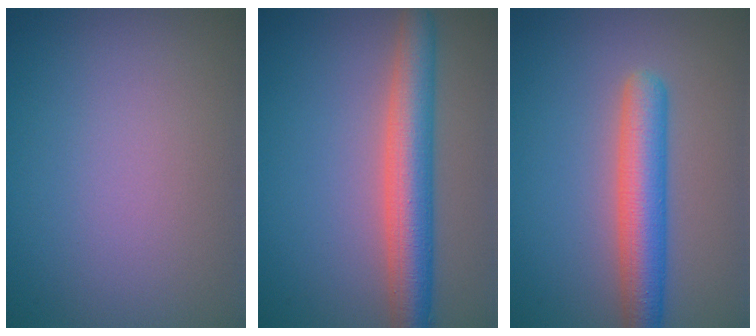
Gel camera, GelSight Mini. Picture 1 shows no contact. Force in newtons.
{"total": 5.9, "press": 5.9, "slide": 0.2}
{"total": 5.1, "press": 5.1, "slide": 0.2}